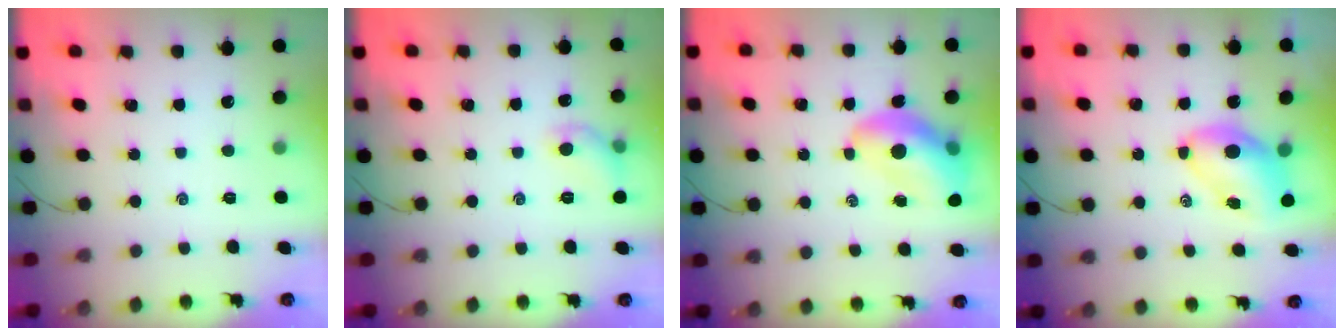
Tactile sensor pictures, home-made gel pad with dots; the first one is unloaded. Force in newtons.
{"total": 6.6, "press": 6.5, "slide": 1.2}
{"total": 12.4, "press": 11.9, "slide": 3.5}
{"total": 7.4, "press": 7.4, "slide": 1.0}